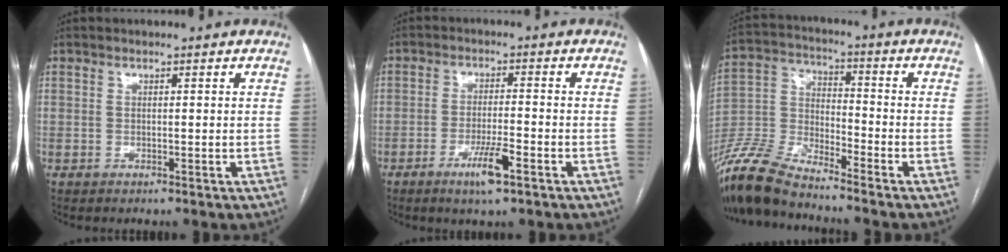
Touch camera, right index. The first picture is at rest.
{"total": 5.8, "force": [-3.2, 0.4, 4.9], "torque": [-0.091, -0.008, -0.056]}
{"total": 11.5, "force": [-10.6, 1.7, 4.2], "torque": [-0.094, 0.000, -0.212]}